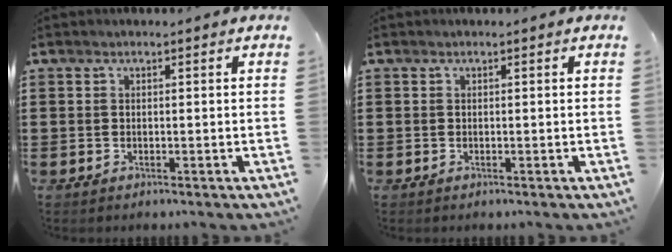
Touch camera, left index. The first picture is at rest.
{"total": 0.0}